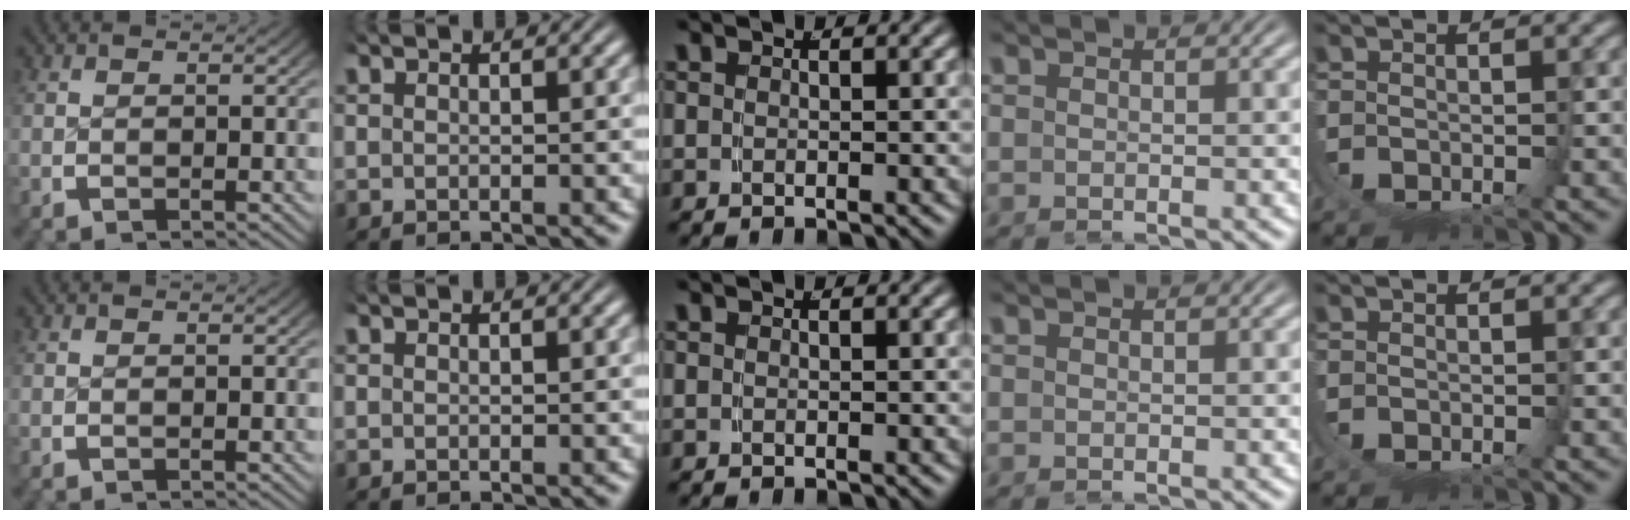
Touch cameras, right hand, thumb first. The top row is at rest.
{}